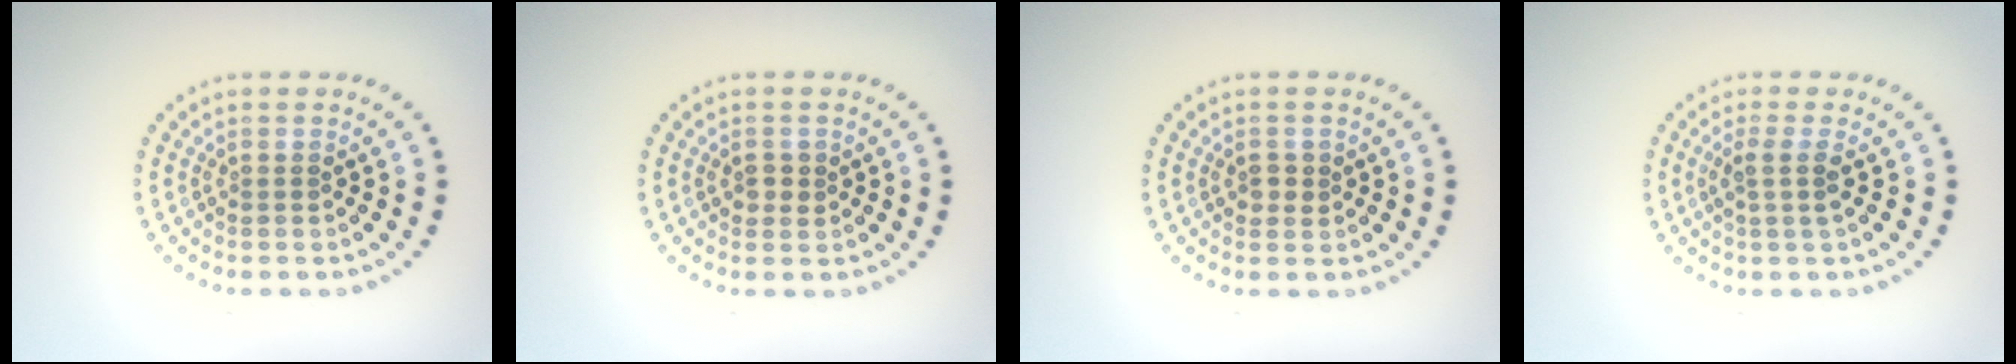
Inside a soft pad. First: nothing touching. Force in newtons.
{"total": 1.2, "press": 1.2, "slide": 0.1}
{"total": 1.2, "press": 1.2, "slide": 0.1}
{"total": 2.0, "press": 1.6, "slide": 1.2}